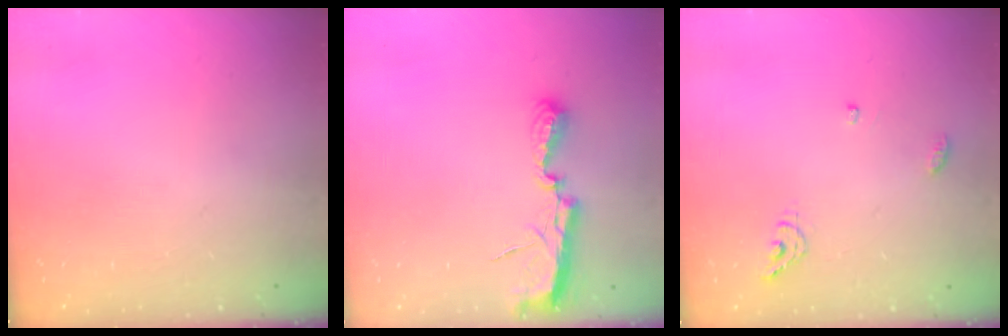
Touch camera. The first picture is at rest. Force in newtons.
{"total": 7.2, "press": 7.2, "slide": 0.5}
{"total": 6.4, "press": 6.4, "slide": 0.1}